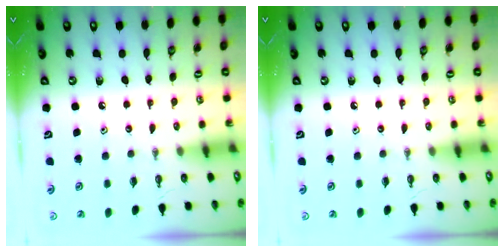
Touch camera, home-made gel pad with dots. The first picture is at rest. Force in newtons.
{"total": 0.0}